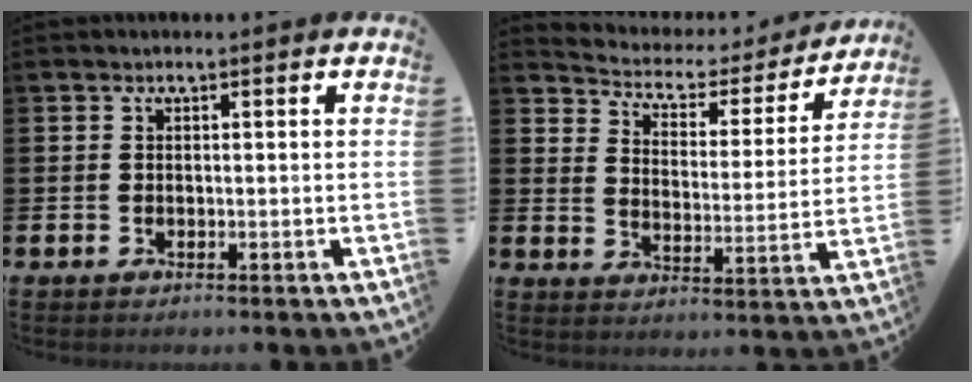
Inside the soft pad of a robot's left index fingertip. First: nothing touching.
{"total": 4.3, "force": [3.8, 1.8, 0.7], "torque": [-0.044, -0.033, 0.056]}